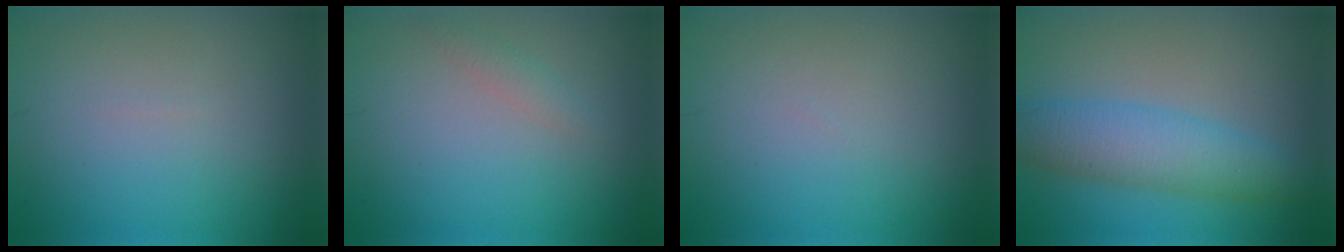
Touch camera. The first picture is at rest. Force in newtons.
{"total": 1.1, "press": 1.1, "slide": 0.0}
{"total": 0.0}
{"total": 5.4, "press": 5.4, "slide": 0.1}